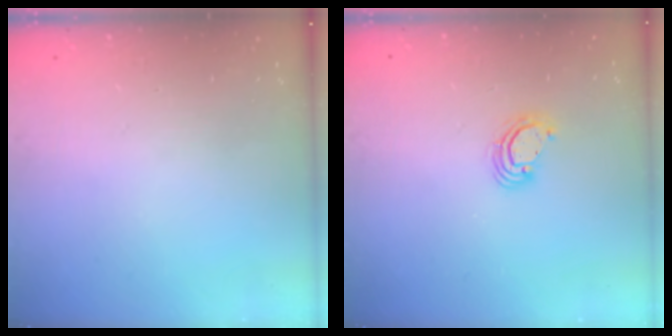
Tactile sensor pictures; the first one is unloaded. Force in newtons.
{"total": 4.1, "press": 4.1, "slide": 0.3}